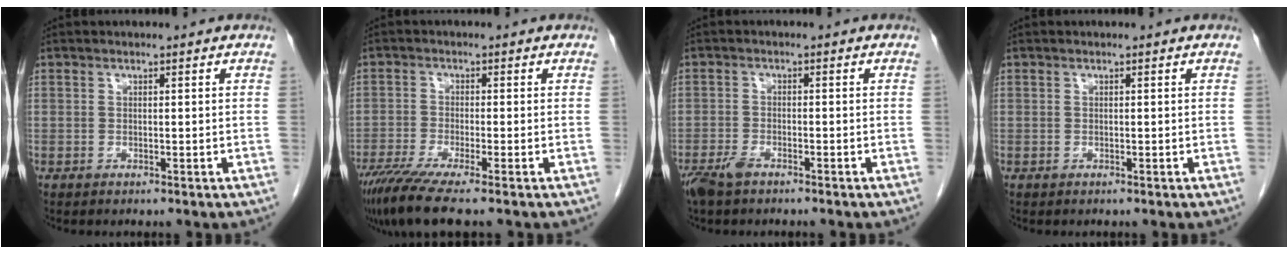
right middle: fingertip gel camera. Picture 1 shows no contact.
{"total": 7.9, "force": [-6.0, -0.2, 5.1], "torque": [-0.088, -0.022, -0.104]}
{"total": 3.8, "force": [-2.9, 1.0, 2.2], "torque": [-0.047, -0.006, -0.054]}
{"total": 0.0}